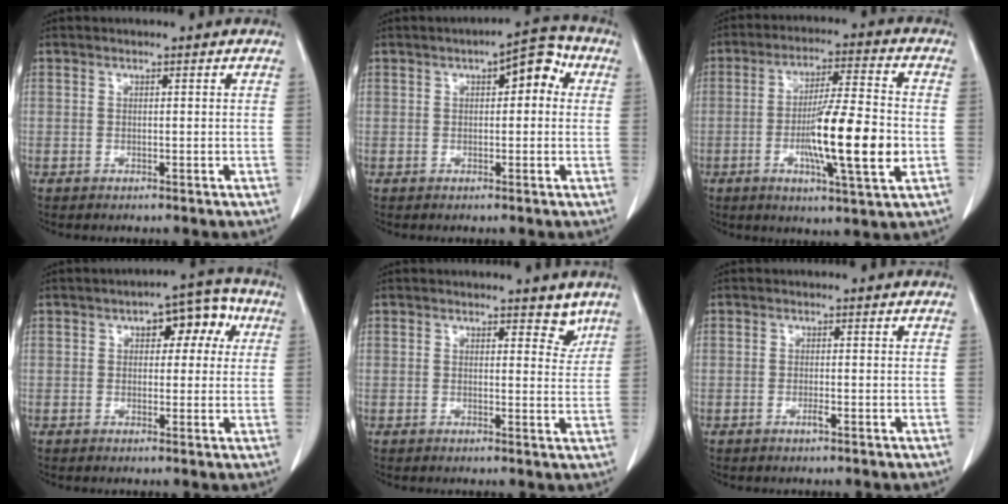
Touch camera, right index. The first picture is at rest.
{"total": 6.3, "force": [1.9, 2.5, 5.5], "torque": [-0.066, 0.037, 0.018]}
{"total": 14.1, "force": [-2.9, 0.8, 13.8], "torque": [-0.233, -0.010, -0.048]}
{"total": 7.1, "force": [2.3, 3.6, 5.7], "torque": [-0.062, 0.035, 0.024]}
{"total": 3.1, "force": [2.4, 1.6, 1.1], "torque": [0.004, -0.014, 0.024]}
{"total": 1.1, "force": [-0.5, 0.0, 0.9], "torque": [-0.021, -0.001, -0.009]}